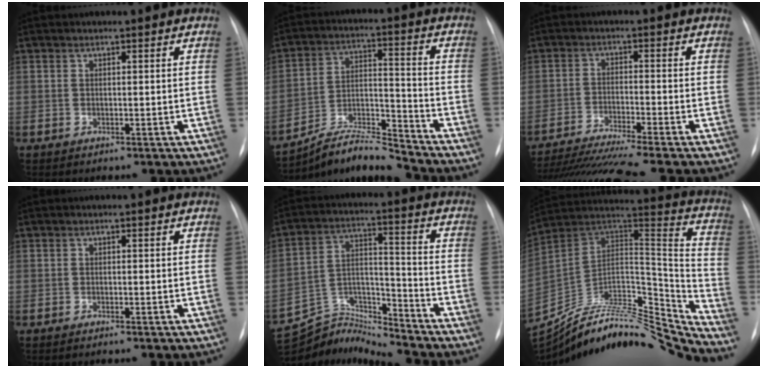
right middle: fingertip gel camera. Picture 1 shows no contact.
{"total": 9.9, "force": [-9.7, -1.1, 1.6], "torque": [-0.033, 0.024, -0.177]}
{"total": 13.3, "force": [-11.5, -2.1, 6.4], "torque": [-0.099, -0.026, -0.187]}
{"total": 0.8, "force": [-0.7, -0.1, 0.4], "torque": [-0.006, 0.000, -0.009]}
{"total": 11.0, "force": [-10.9, -0.9, -1.1], "torque": [0.015, 0.059, -0.206]}
{"total": 29.2, "force": [-27.8, 3.0, 8.2], "torque": [-0.131, 0.021, -0.434]}